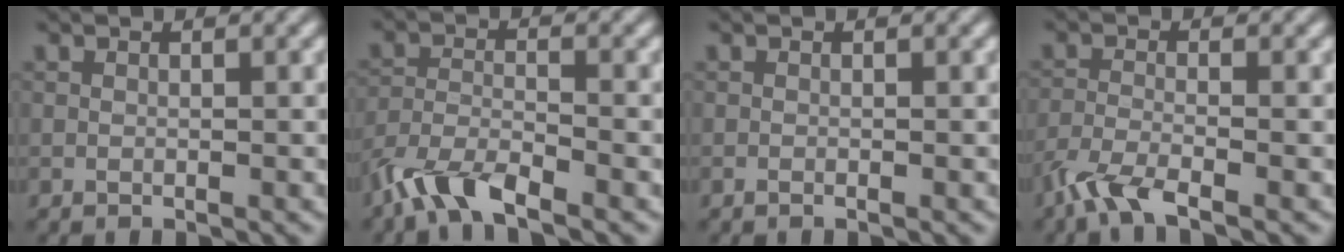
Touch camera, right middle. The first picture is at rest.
{"total": 4.8, "force": [-3.9, 1.1, 2.7], "torque": [-0.055, -0.005, -0.084]}
{"total": 0.0}
{"total": 3.8, "force": [-2.9, 0.7, 2.3], "torque": [-0.055, -0.008, -0.070]}